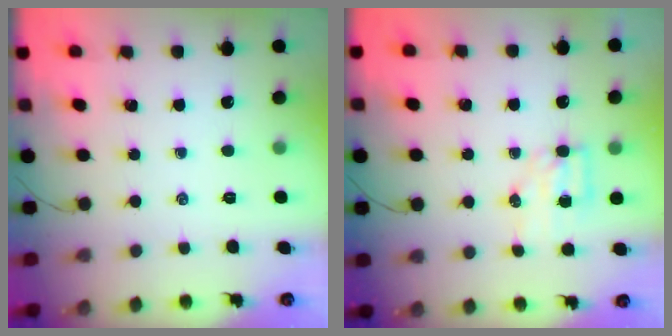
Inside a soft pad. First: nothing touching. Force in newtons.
{"total": 5.3, "press": 5.2, "slide": 0.6}